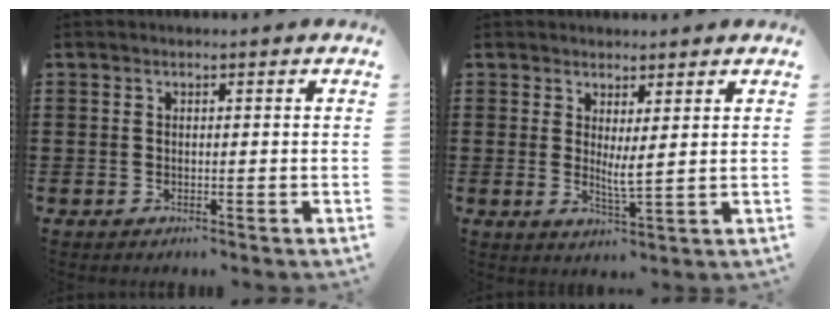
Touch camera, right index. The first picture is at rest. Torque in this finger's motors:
{"motor_torque": [0.34, 0.05, 0.08, 0.06]}